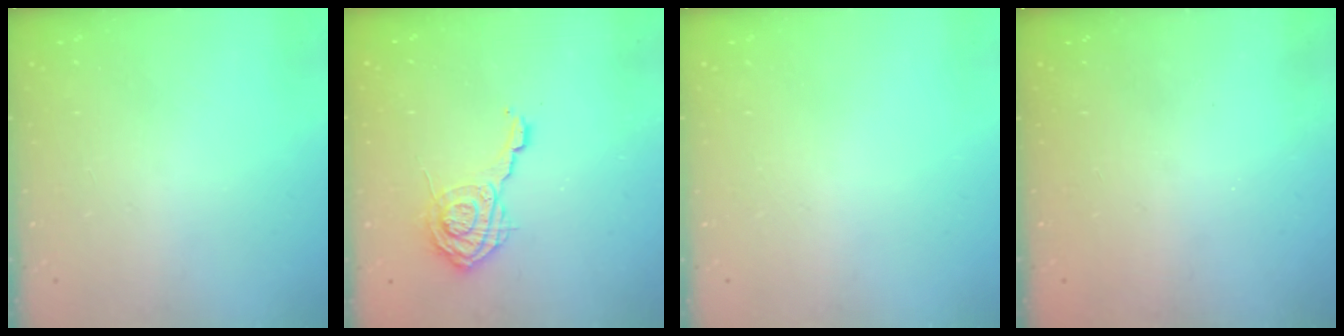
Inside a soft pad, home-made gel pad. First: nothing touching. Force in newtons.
{"total": 11.2, "press": 11.2, "slide": 1.3}
{"total": 0.0}
{"total": 2.3, "press": 2.2, "slide": 0.8}